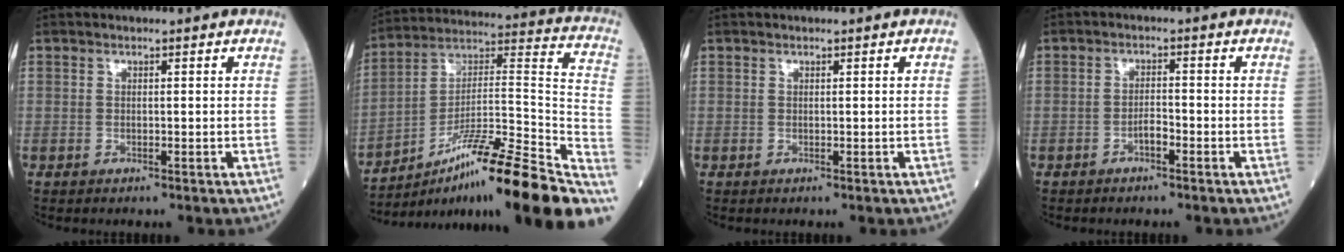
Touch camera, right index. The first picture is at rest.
{"total": 27.9, "force": [-20.1, 1.2, 19.3], "torque": [-0.209, 0.016, -0.320]}
{"total": 0.0}
{"total": 2.0, "force": [-1.3, 0.5, 1.5], "torque": [-0.025, 0.005, -0.024]}